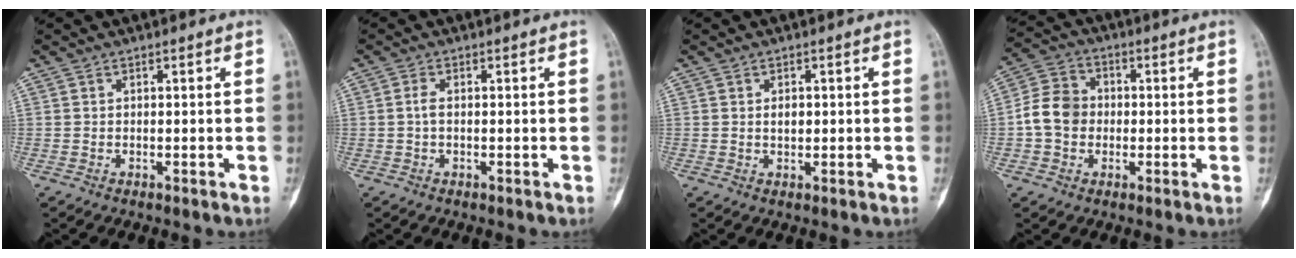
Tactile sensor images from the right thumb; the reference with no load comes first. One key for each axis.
{"total": 1.8, "fx": 0.0, "fy": 0.9, "fz": 1.5, "tx": -0.031, "ty": 0.002, "tz": -0.003}
{"total": 1.7, "fx": 0.3, "fy": 1.1, "fz": 1.3, "tx": -0.014, "ty": -0.001, "tz": 0.005}
{"total": 8.3, "fx": -0.7, "fy": 6.9, "fz": 4.4, "tx": -0.069, "ty": 0.024, "tz": -0.025}